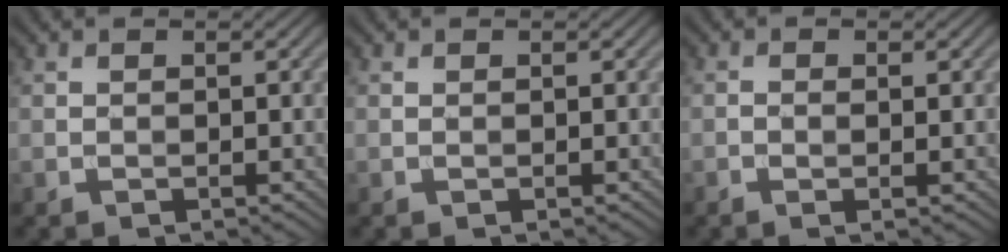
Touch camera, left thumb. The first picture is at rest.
{"total": 0.0}
{"total": 1.2, "force": [-0.4, 0.2, 1.2], "torque": [-0.023, -0.001, -0.009]}